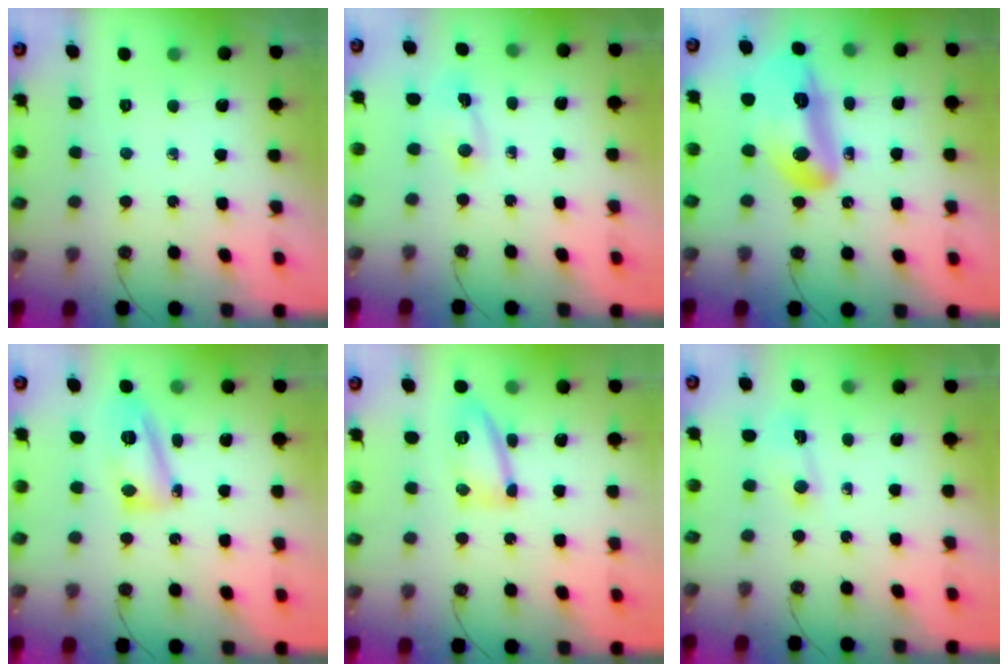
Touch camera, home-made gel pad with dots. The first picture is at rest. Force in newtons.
{"total": 1.5, "press": 1.4, "slide": 0.4}
{"total": 17.1, "press": 15.9, "slide": 6.4}
{"total": 13.0, "press": 12.9, "slide": 1.5}
{"total": 11.4, "press": 11.4, "slide": 0.6}
{"total": 3.5, "press": 3.4, "slide": 0.6}